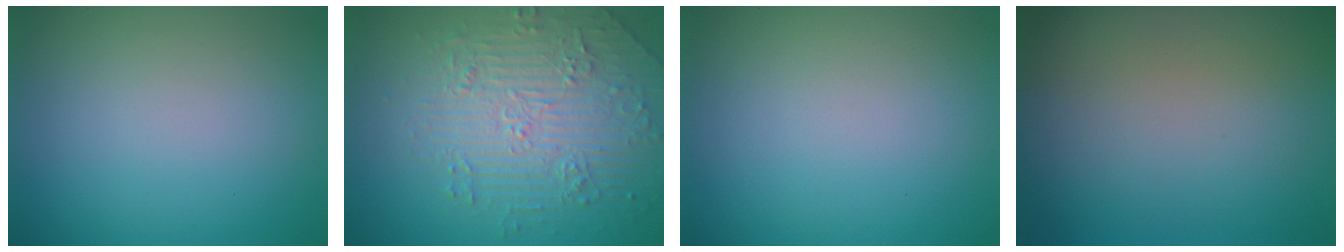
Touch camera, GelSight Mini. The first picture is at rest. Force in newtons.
{"total": 4.6, "press": 4.5, "slide": 0.5}
{"total": 0.0}
{"total": 0.0}